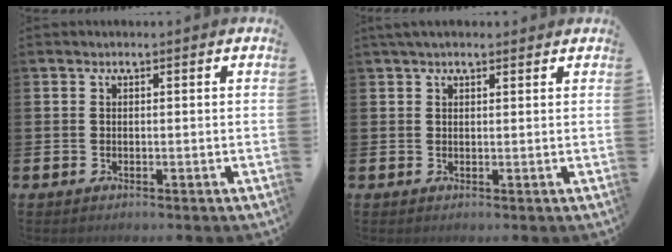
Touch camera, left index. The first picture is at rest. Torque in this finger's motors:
{"motor_torque": [1.11, -1.03, 0.21, 0.13]}